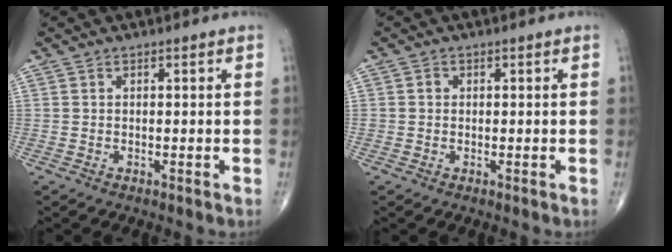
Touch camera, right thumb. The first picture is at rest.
{"total": 1.1, "force": [0.0, 1.0, 0.3], "torque": [0.001, 0.003, -0.002]}